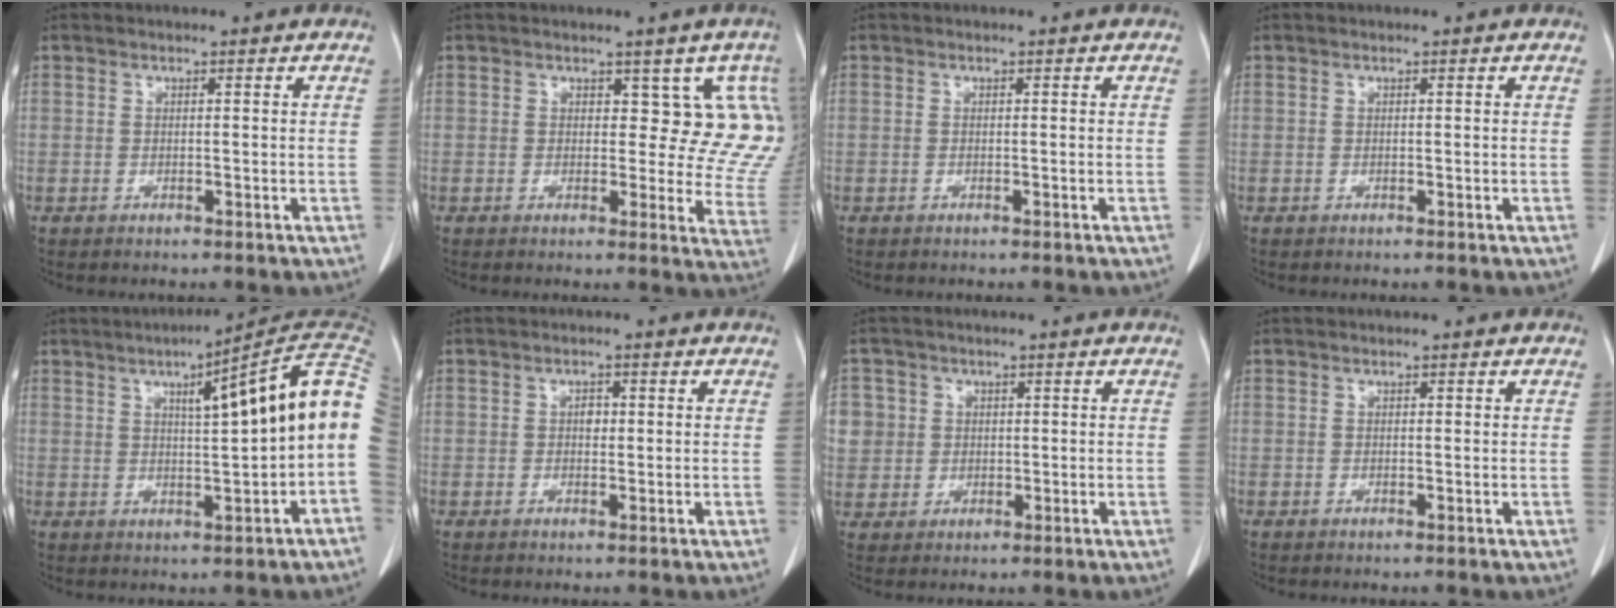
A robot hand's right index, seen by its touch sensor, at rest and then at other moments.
{"total": 8.8, "force": [4.2, 4.8, 6.1], "torque": [-0.041, -0.007, 0.030]}
{"total": 0.0}
{"total": 0.0}
{"total": 13.2, "force": [2.7, -0.2, 12.9], "torque": [-0.168, 0.029, 0.031]}
{"total": 1.4, "force": [0.1, 0.9, 1.0], "torque": [-0.014, 0.003, 0.000]}
{"total": 7.7, "force": [1.6, 7.4, 1.1], "torque": [-0.042, 0.022, 0.046]}
{"total": 0.0}